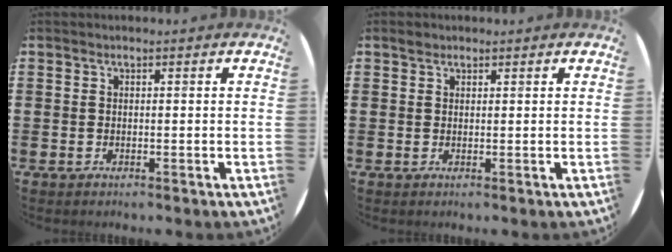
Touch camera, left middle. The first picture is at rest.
{"total": 0.7, "force": [0.6, 0.4, 0.0], "torque": [0.008, -0.001, 0.011]}